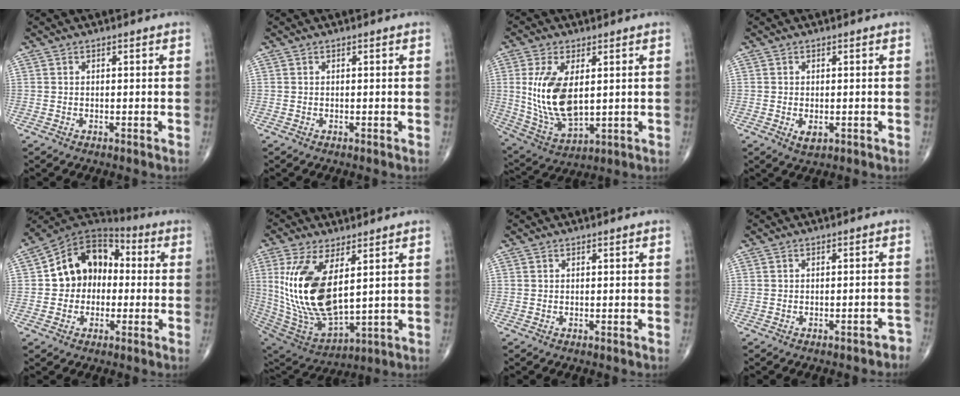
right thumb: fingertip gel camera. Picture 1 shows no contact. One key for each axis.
{"total": 0.0}
{"total": 14.1, "fx": 2.0, "fy": 7.3, "fz": 11.9, "tx": -0.233, "ty": -0.018, "tz": 0.055}
{"total": 2.3, "fx": -0.6, "fy": 1.3, "fz": 1.8, "tx": -0.028, "ty": -0.004, "tz": -0.006}
{"total": 13.8, "fx": 0.1, "fy": 10.9, "fz": 8.4, "tx": -0.098, "ty": 0.040, "tz": -0.012}
{"total": 19.6, "fx": 4.5, "fy": 9.0, "fz": 16.9, "tx": -0.343, "ty": -0.030, "tz": 0.105}
{"total": 0.0}
{"total": 2.9, "fx": -2.5, "fy": 1.0, "fz": 1.1, "tx": -0.010, "ty": 0.022, "tz": -0.026}